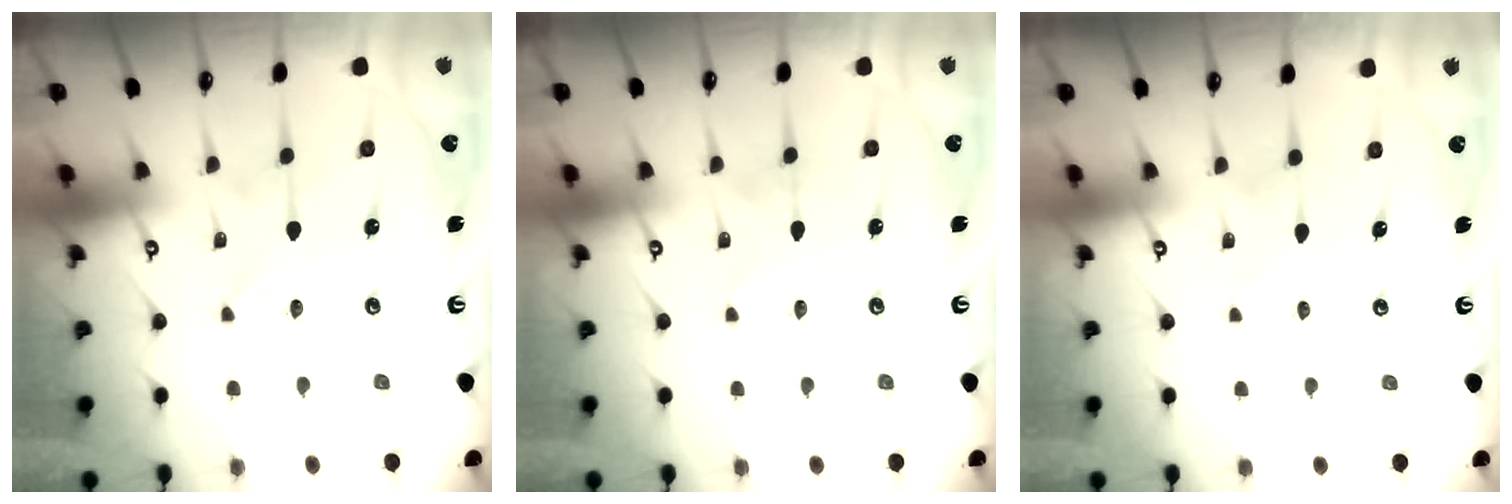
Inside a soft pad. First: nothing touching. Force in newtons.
{"total": 1.6, "press": 1.6, "slide": 0.1}
{"total": 1.6, "press": 1.6, "slide": 0.2}